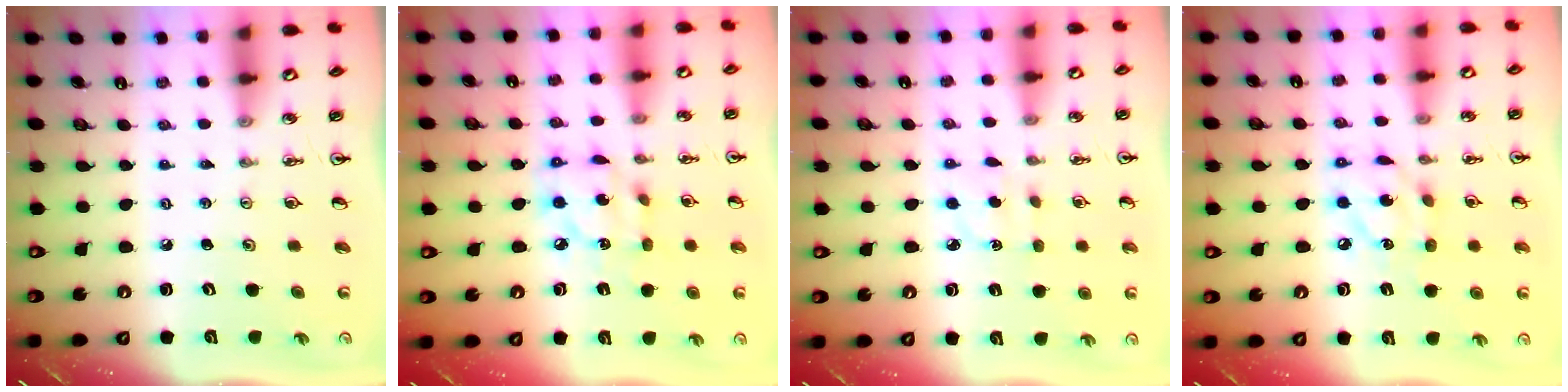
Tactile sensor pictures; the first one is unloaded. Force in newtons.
{"total": 10.4, "press": 10.4, "slide": 0.6}
{"total": 3.0, "press": 2.8, "slide": 0.8}
{"total": 9.3, "press": 9.3, "slide": 0.4}